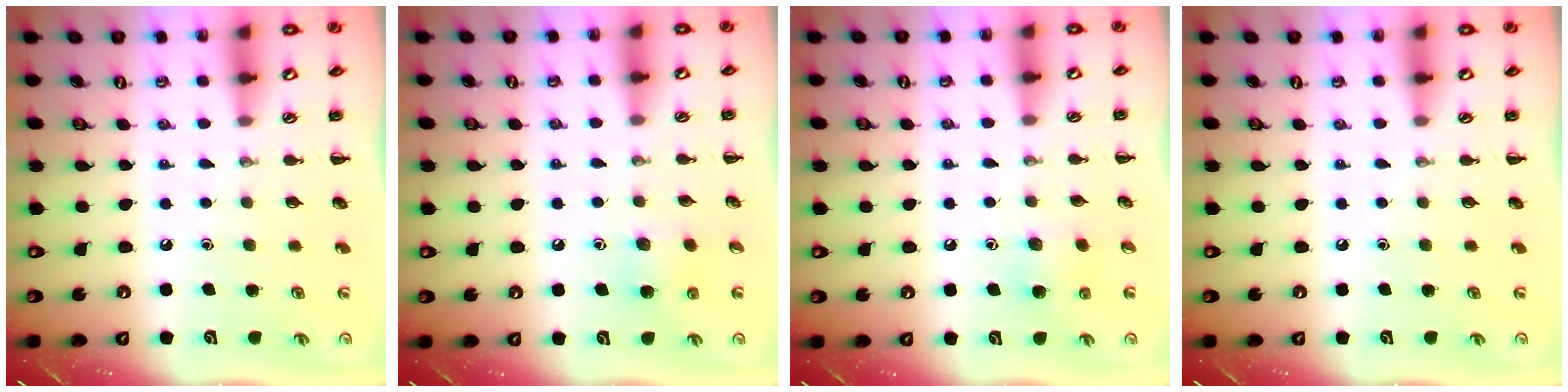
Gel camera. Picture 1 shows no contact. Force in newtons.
{"total": 5.4, "press": 5.2, "slide": 1.4}
{"total": 5.4, "press": 5.2, "slide": 1.4}
{"total": 0.0}